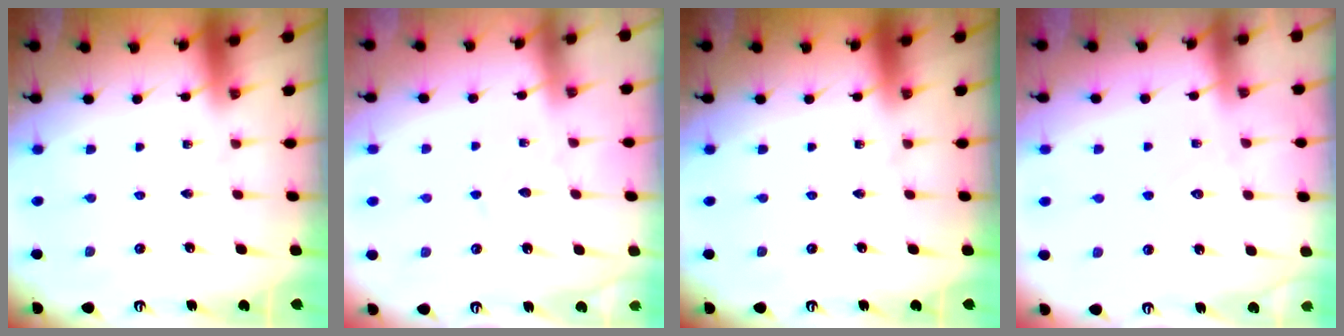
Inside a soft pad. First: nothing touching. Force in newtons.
{"total": 4.1, "press": 4.1, "slide": 0.4}
{"total": 0.0}
{"total": 7.2, "press": 7.2, "slide": 0.7}